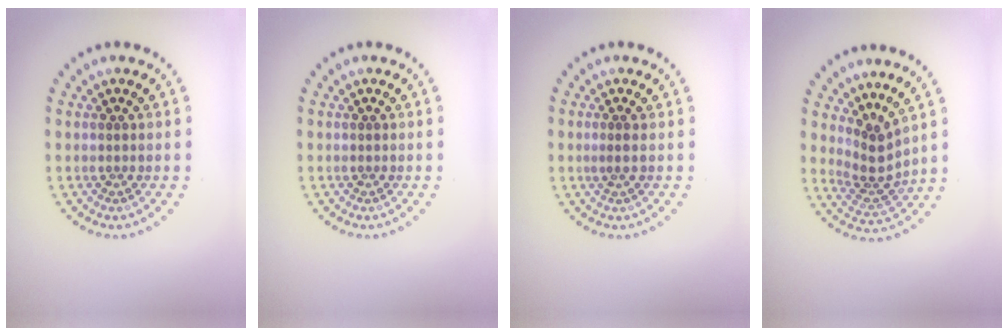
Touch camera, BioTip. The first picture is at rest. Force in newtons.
{"total": 0.0}
{"total": 0.6, "press": 0.3, "slide": 0.5}
{"total": 2.9, "press": 2.0, "slide": 2.1}